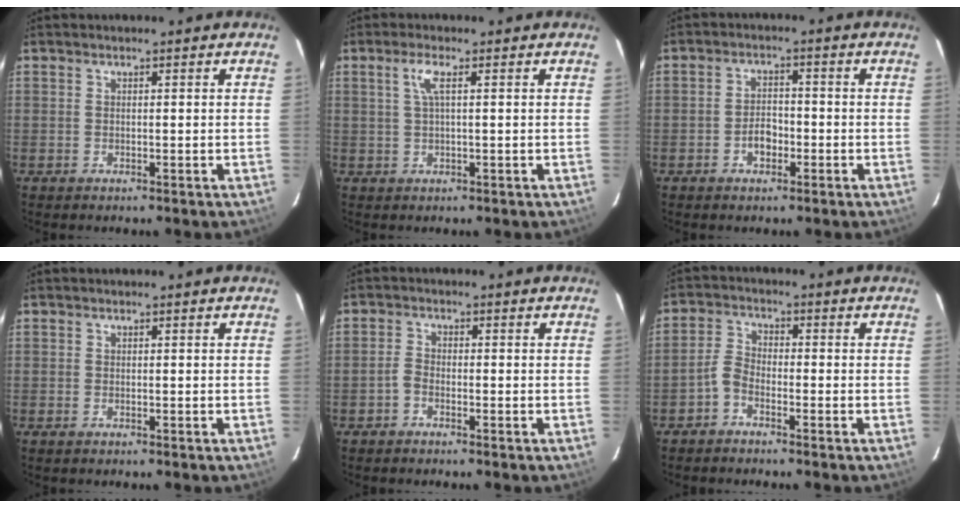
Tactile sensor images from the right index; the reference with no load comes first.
{"total": 2.7, "force": [0.8, 0.0, 2.6], "torque": [-0.054, 0.003, 0.015]}
{"total": 3.7, "force": [-1.7, 2.4, 2.3], "torque": [-0.043, 0.008, -0.028]}
{"total": 0.0}
{"total": 1.8, "force": [-1.4, 0.8, 0.8], "torque": [-0.019, 0.003, -0.031]}
{"total": 3.0, "force": [-2.2, 1.4, 1.5], "torque": [-0.042, 0.012, -0.049]}